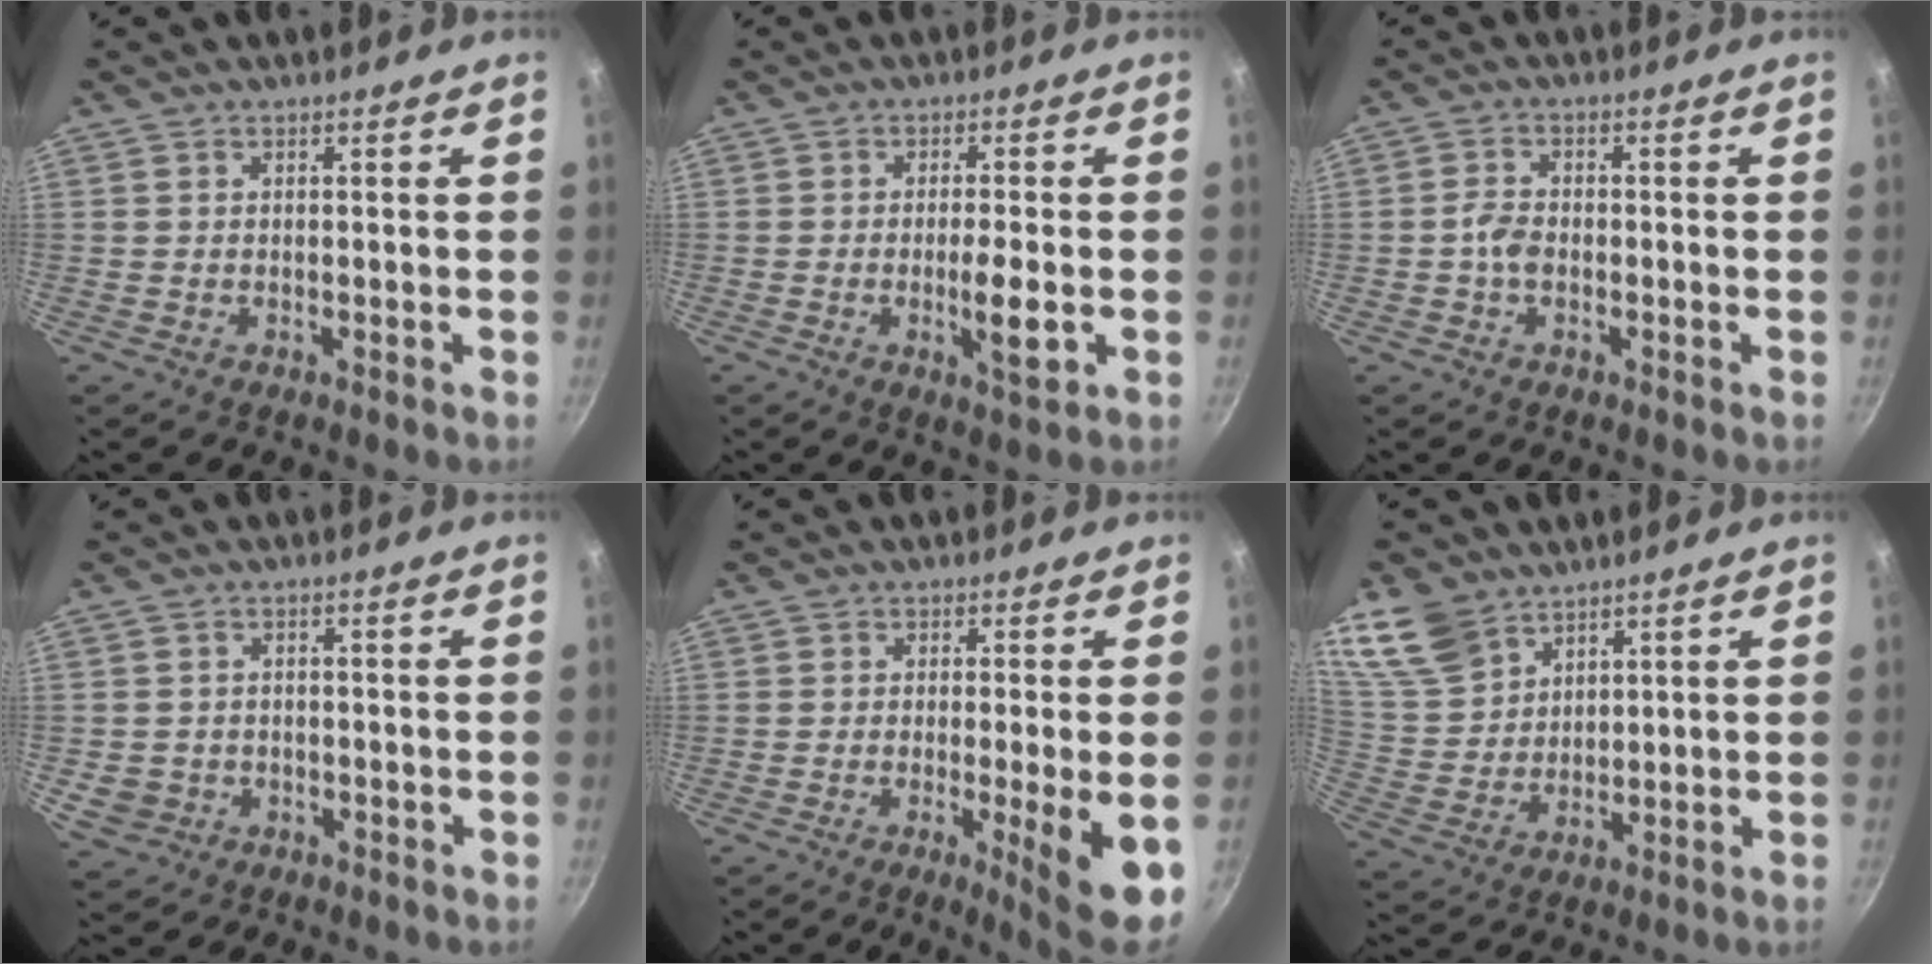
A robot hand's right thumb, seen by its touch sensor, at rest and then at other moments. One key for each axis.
{"total": 6.2, "fx": -1.4, "fy": 1.4, "fz": 5.9, "tx": -0.097, "ty": 0.001, "tz": -0.021}
{"total": 3.1, "fx": -0.8, "fy": 2.0, "fz": 2.2, "tx": -0.047, "ty": 0.013, "tz": -0.018}
{"total": 4.4, "fx": -1.1, "fy": 3.9, "fz": 1.7, "tx": -0.026, "ty": 0.012, "tz": -0.011}
{"total": 8.8, "fx": -1.9, "fy": 0.7, "fz": 8.6, "tx": -0.120, "ty": -0.006, "tz": -0.024}
{"total": 11.4, "fx": 8.1, "fy": 7.1, "fz": 3.8, "tx": -0.055, "ty": -0.030, "tz": 0.173}